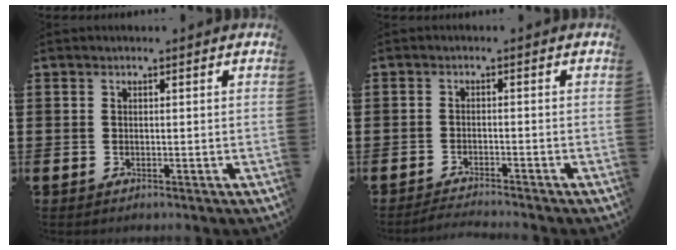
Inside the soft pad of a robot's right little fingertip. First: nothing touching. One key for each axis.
{"total": 1.5, "fx": -1.5, "fy": -0.2, "fz": 0.2, "tx": -0.004, "ty": 0.004, "tz": -0.030}